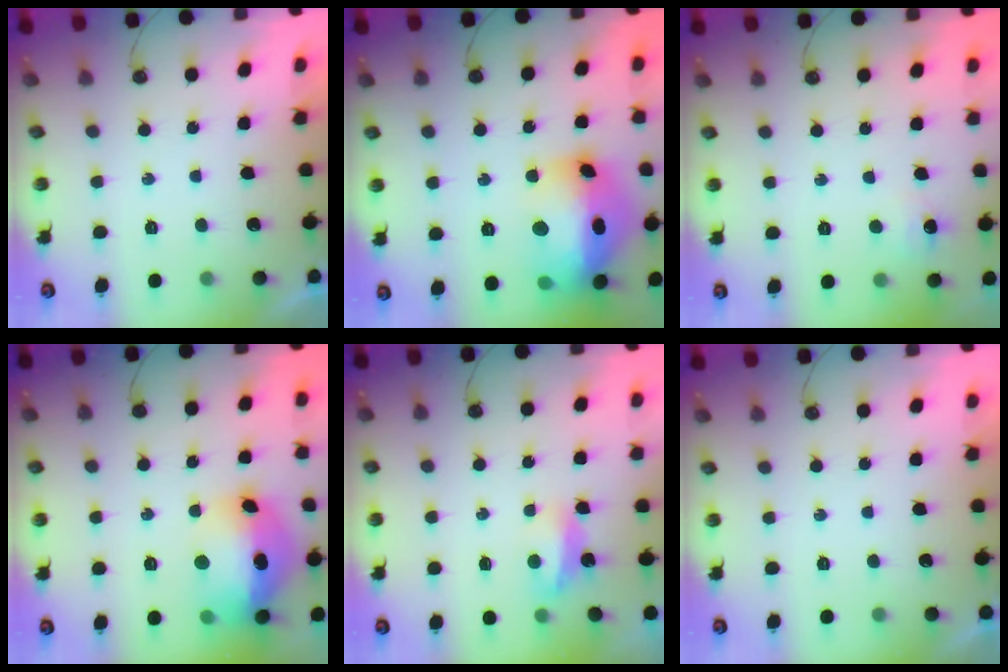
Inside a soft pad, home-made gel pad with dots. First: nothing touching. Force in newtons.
{"total": 21.8, "press": 21.7, "slide": 2.2}
{"total": 5.2, "press": 5.2, "slide": 0.7}
{"total": 18.5, "press": 18.4, "slide": 1.8}
{"total": 5.0, "press": 4.9, "slide": 0.6}
{"total": 0.0}